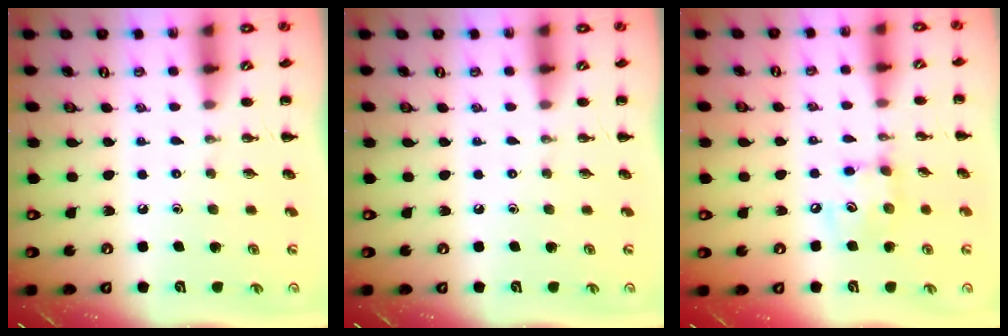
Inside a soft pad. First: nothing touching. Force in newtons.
{"total": 0.0}
{"total": 6.8, "press": 6.8, "slide": 0.6}